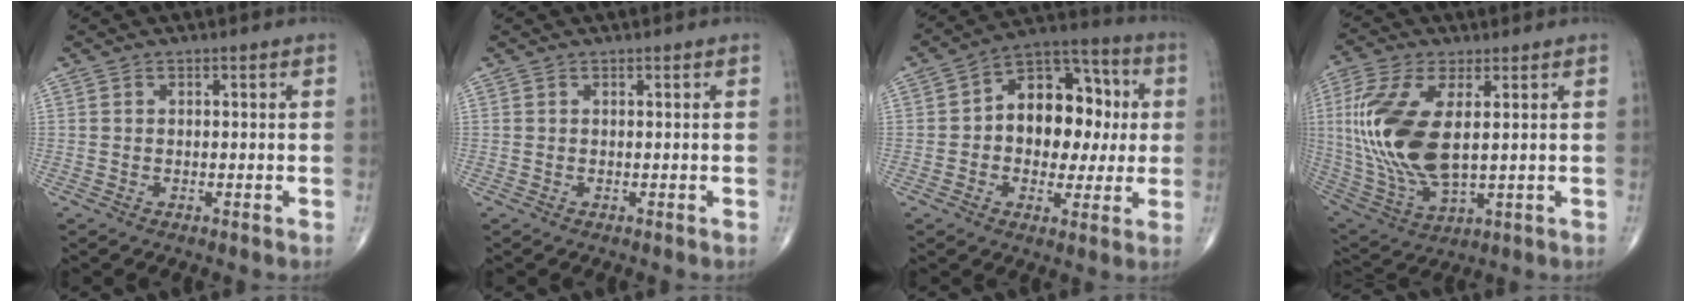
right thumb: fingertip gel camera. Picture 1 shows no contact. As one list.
[{"total": 0.0}, {"total": 16.9, "force": [1.1, 11.4, 12.5], "torque": [-0.125, 0.033, 0.009]}, {"total": 18.6, "force": [2.3, 8.9, 16.2], "torque": [-0.364, -0.014, 0.052]}]